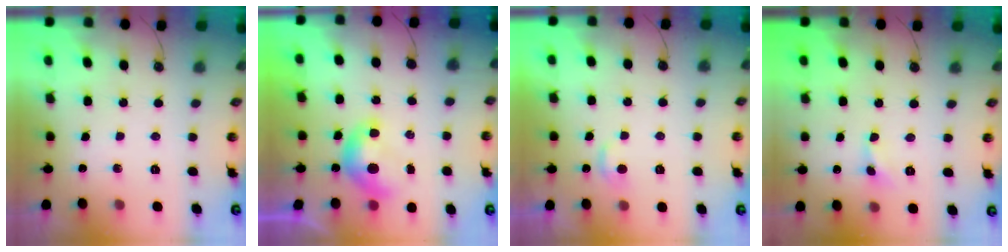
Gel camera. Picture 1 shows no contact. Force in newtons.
{"total": 0.0}
{"total": 2.2, "press": 2.2, "slide": 0.3}
{"total": 1.9, "press": 1.8, "slide": 0.6}